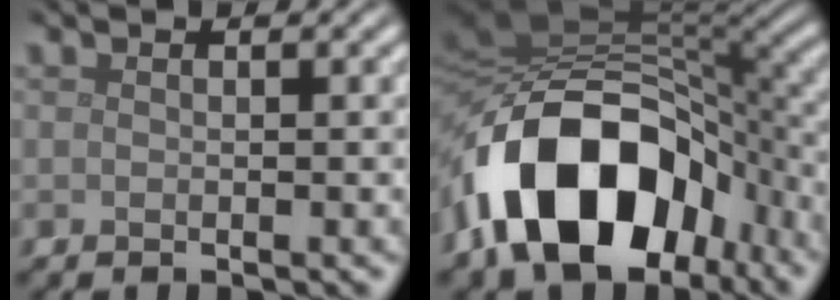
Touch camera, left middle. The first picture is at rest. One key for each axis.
{"total": 15.3, "fx": -6.5, "fy": 9.6, "fz": 9.9, "tx": -0.171, "ty": 0.005, "tz": -0.117}